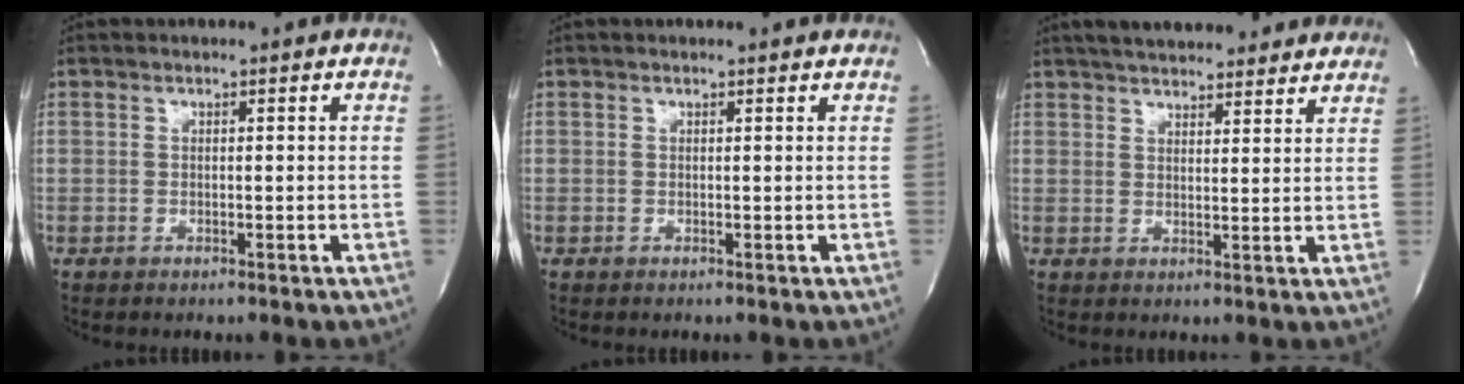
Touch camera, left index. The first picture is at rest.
{"total": 1.5, "force": [1.5, 0.3, 0.1], "torque": [-0.014, 0.005, 0.010]}
{"total": 16.0, "force": [14.1, 3.9, 6.4], "torque": [-0.089, 0.032, 0.187]}